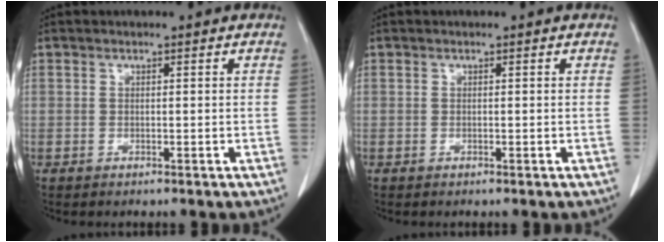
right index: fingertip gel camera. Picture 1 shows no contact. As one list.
[{"total": 0.0}]